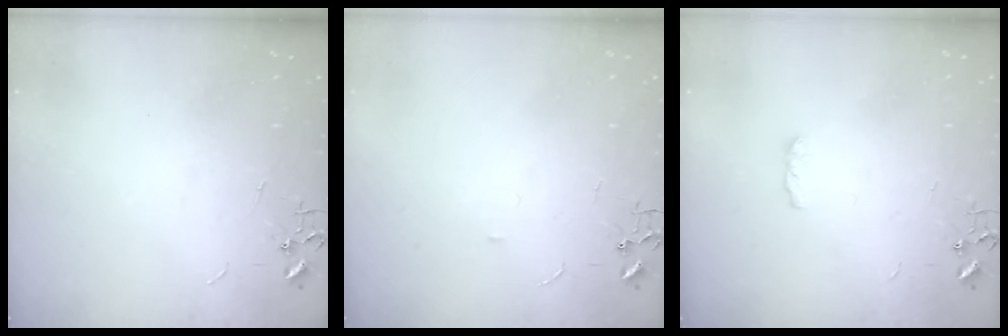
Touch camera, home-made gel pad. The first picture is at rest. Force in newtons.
{"total": 3.0, "press": 3.0, "slide": 0.4}
{"total": 3.9, "press": 3.8, "slide": 0.7}